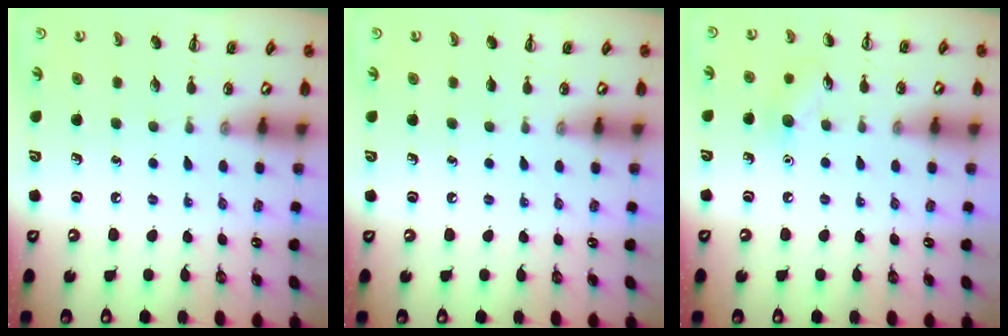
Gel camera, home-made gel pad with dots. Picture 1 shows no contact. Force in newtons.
{"total": 0.0}
{"total": 6.6, "press": 6.4, "slide": 1.5}